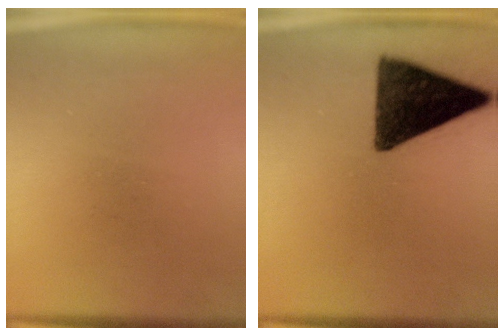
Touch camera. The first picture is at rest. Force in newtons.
{"total": 14.1}